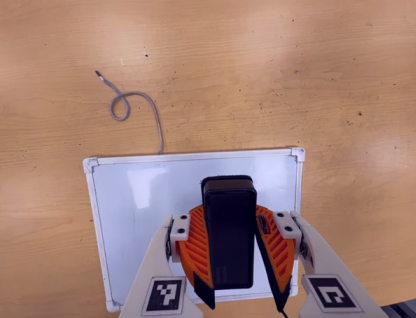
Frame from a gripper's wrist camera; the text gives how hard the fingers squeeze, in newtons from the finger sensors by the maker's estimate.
{"total": 9.5, "left": 9.7, "right": 9.3}